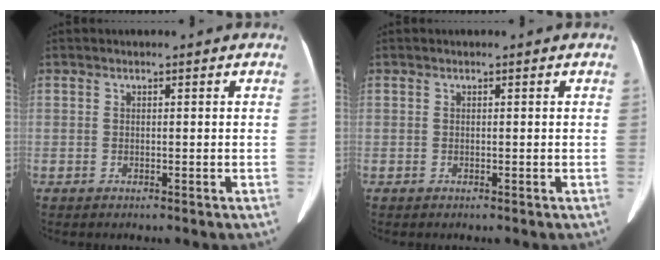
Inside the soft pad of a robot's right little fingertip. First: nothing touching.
{"total": 0.0}